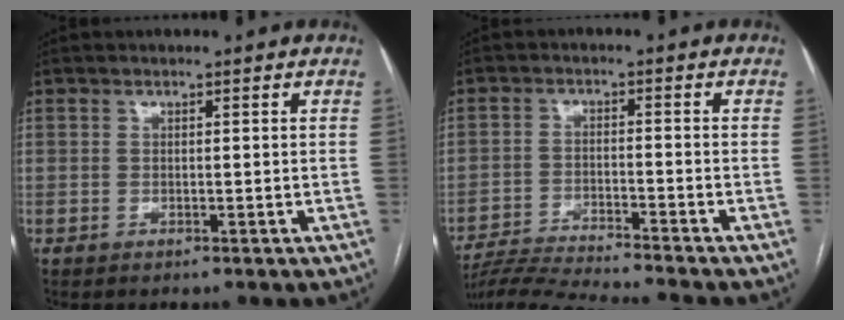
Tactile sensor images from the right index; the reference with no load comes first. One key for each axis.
{"total": 11.7, "fx": -10.8, "fy": -2.1, "fz": 3.7, "tx": -0.050, "ty": -0.016, "tz": -0.184}